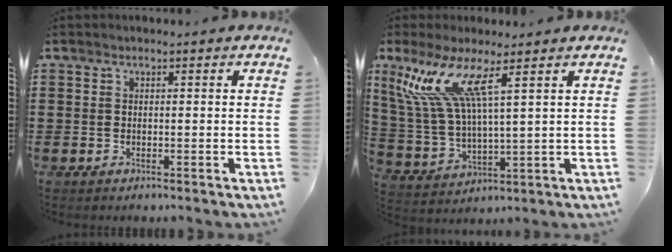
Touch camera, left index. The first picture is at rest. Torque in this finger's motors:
{"motor_torque": [2.14, 0.00, 0.92, 0.21]}